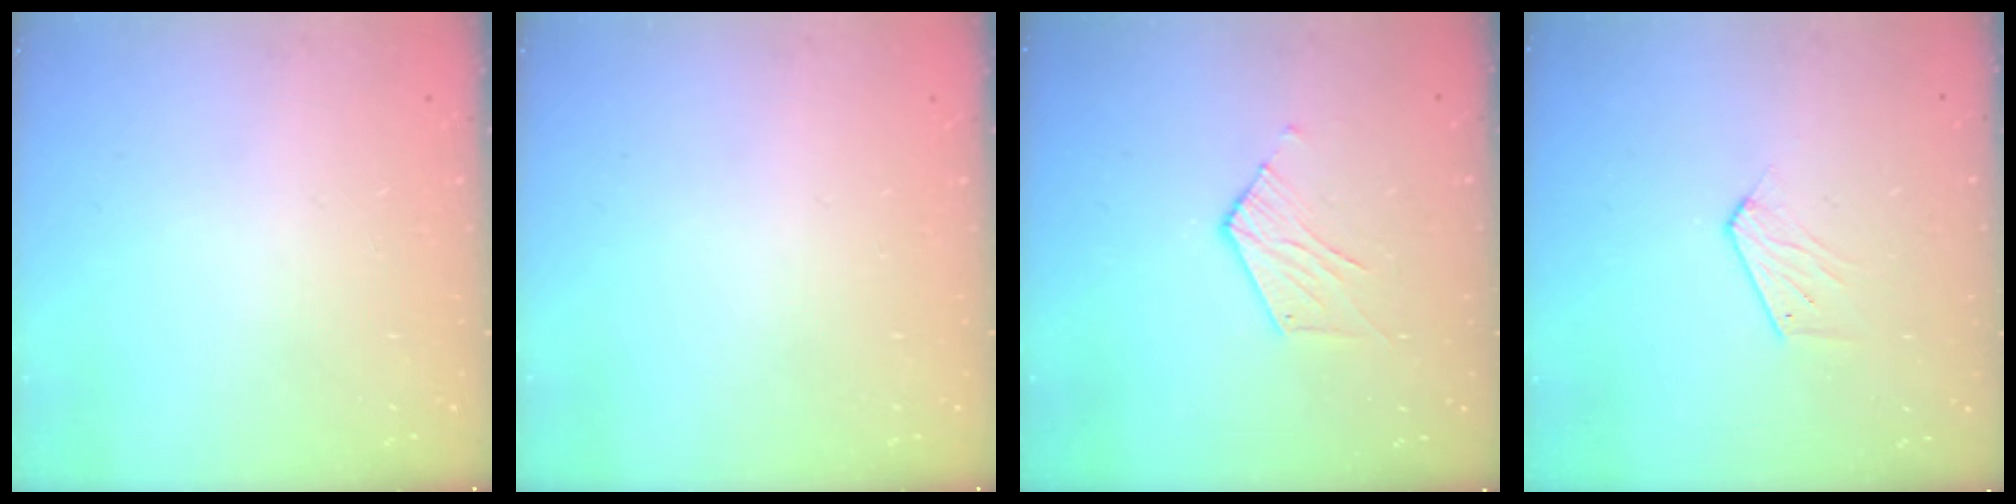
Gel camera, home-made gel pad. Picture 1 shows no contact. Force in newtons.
{"total": 0.0}
{"total": 5.4, "press": 5.4, "slide": 0.4}
{"total": 5.2, "press": 5.2, "slide": 0.5}